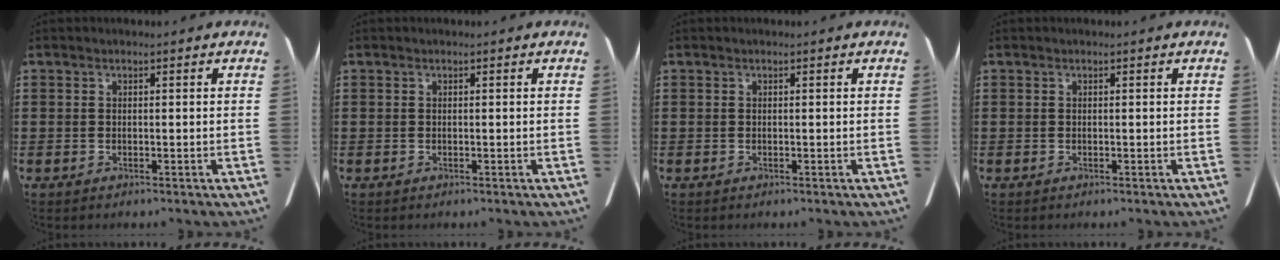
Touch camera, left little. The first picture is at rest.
{"total": 0.0}
{"total": 0.0}
{"total": 0.0}